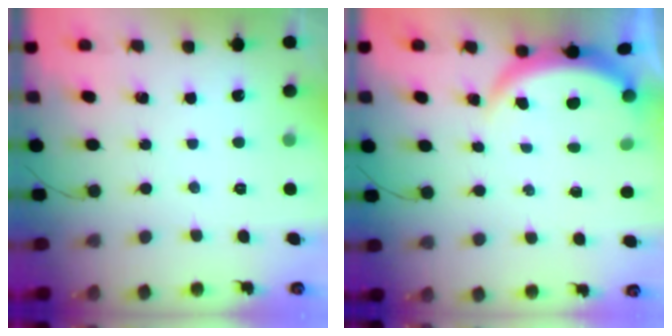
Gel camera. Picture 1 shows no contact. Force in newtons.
{"total": 3.9, "press": 3.8, "slide": 0.2}